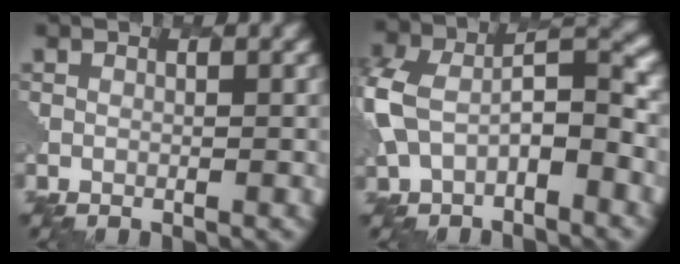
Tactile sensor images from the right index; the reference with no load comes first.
{"total": 7.2, "force": [-1.3, 4.2, 5.7], "torque": [-0.120, 0.015, -0.039]}